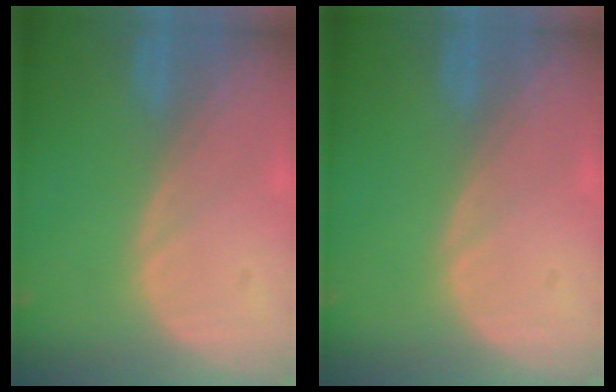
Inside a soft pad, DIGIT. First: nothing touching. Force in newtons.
{"total": 0.0}